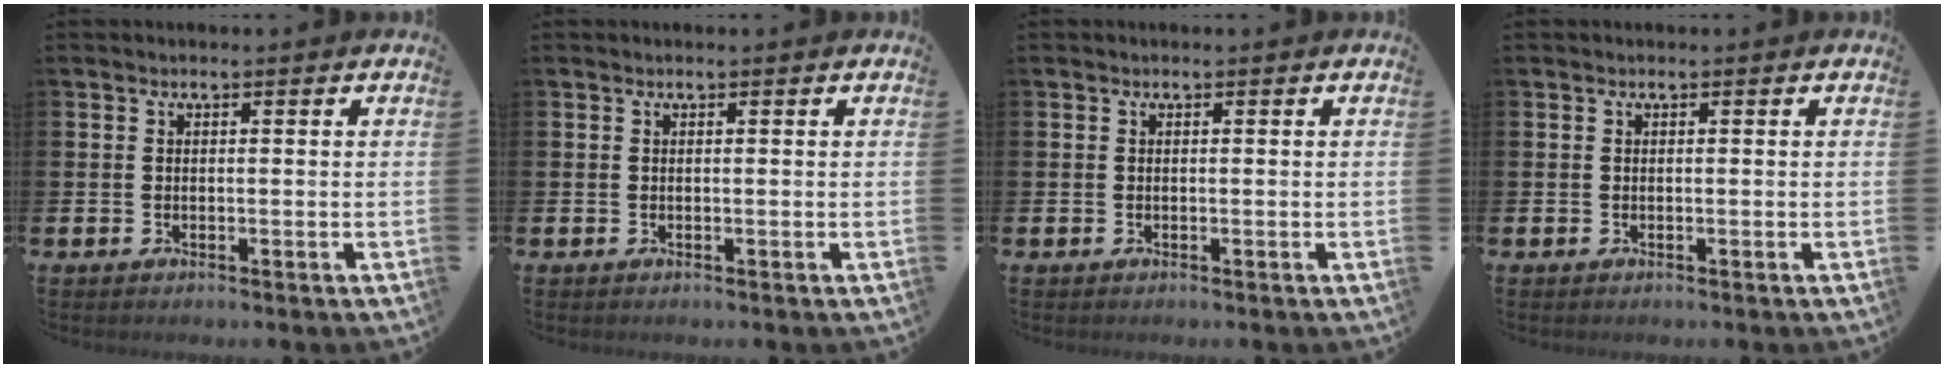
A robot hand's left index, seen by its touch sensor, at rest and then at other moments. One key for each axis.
{"total": 0.0}
{"total": 0.0}
{"total": 0.0}